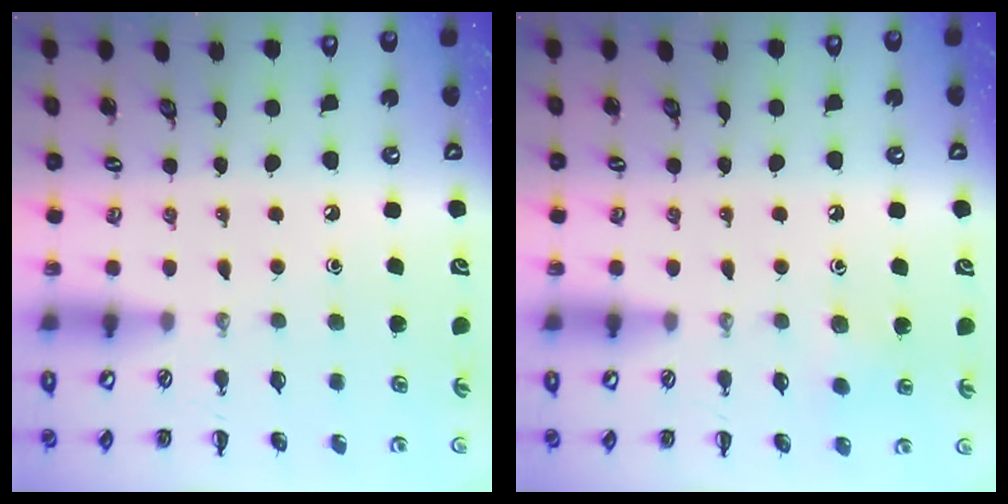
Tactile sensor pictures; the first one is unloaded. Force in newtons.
{"total": 5.3, "press": 5.0, "slide": 1.6}